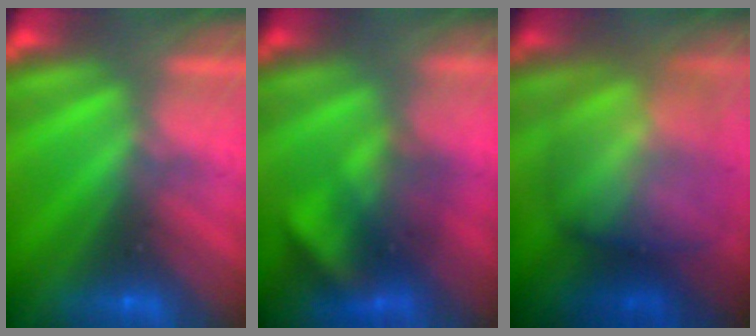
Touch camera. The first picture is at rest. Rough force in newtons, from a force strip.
{"total": 3.4}
{"total": 7.6}